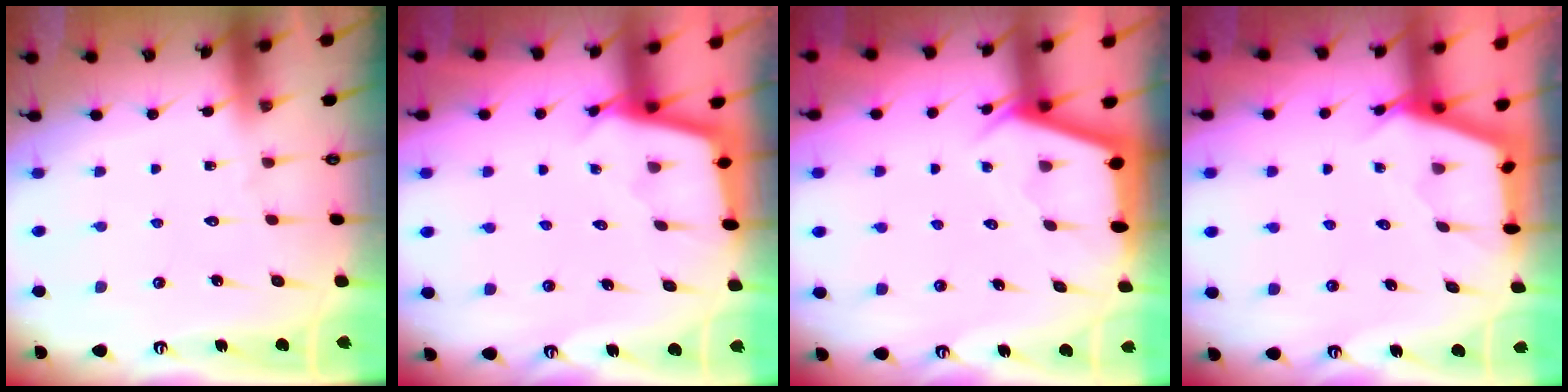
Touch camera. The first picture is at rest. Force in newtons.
{"total": 2.5, "press": 2.5, "slide": 0.2}
{"total": 2.9, "press": 2.8, "slide": 0.4}
{"total": 2.9, "press": 2.8, "slide": 0.4}